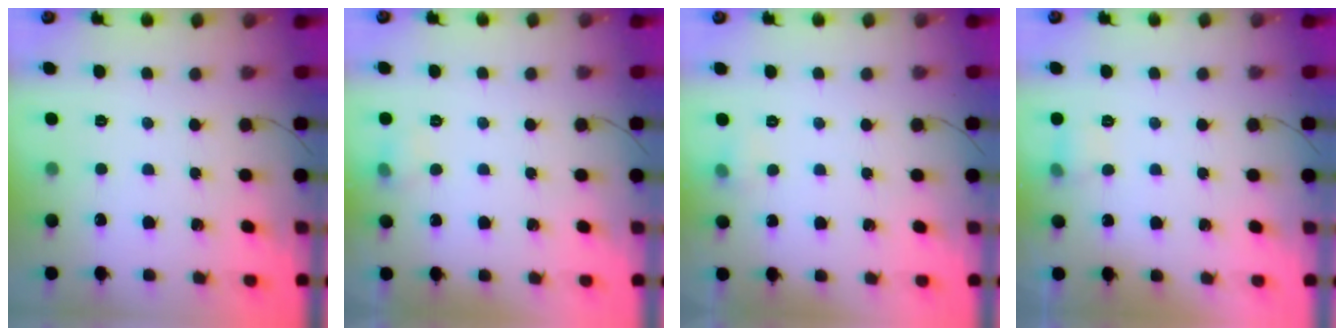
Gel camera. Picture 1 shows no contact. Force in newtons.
{"total": 5.3, "press": 5.0, "slide": 1.7}
{"total": 4.0, "press": 3.8, "slide": 1.3}
{"total": 7.2, "press": 4.4, "slide": 5.7}